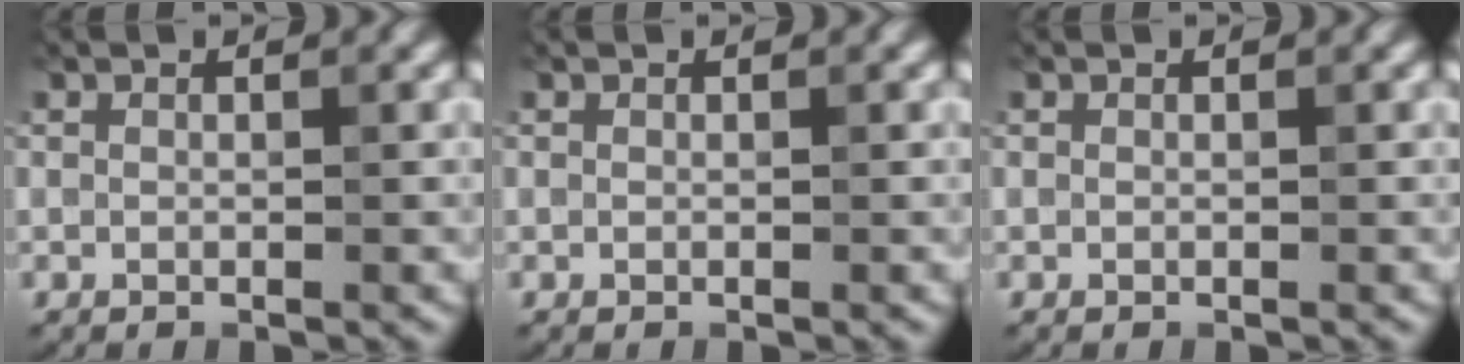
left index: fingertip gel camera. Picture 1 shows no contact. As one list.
[{"total": 0.0}, {"total": 0.0}]